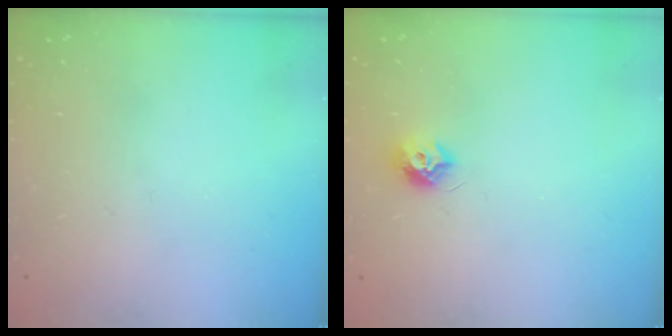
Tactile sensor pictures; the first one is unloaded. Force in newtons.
{"total": 7.3, "press": 7.3, "slide": 0.3}